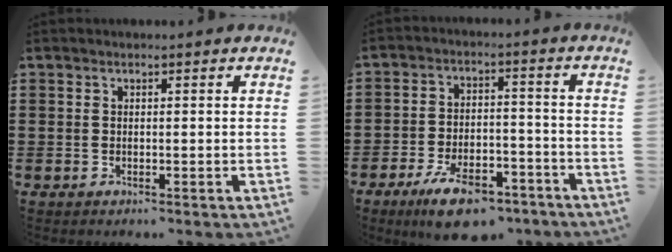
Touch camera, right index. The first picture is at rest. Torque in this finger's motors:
{"motor_torque": [0.17, 0.18, 0.94, 0.15]}